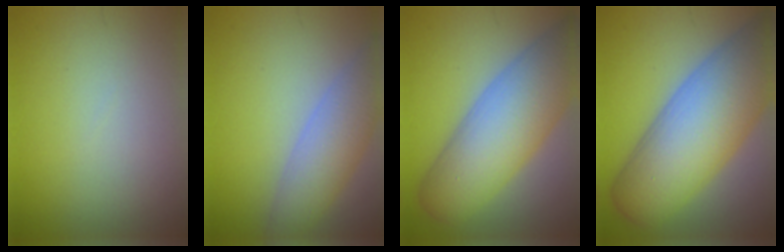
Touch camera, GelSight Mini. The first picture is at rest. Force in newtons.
{"total": 5.4, "press": 5.4, "slide": 0.4}
{"total": 10.8, "press": 10.8, "slide": 0.5}
{"total": 13.9, "press": 13.9, "slide": 0.7}